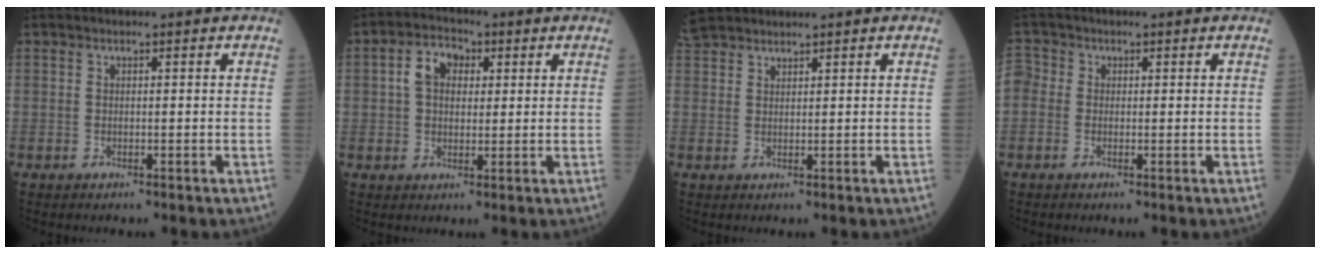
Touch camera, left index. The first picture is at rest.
{"total": 5.4, "force": [1.2, 3.8, 3.7], "torque": [-0.080, 0.016, 0.018]}
{"total": 5.1, "force": [4.7, 1.4, 1.3], "torque": [-0.037, 0.024, 0.099]}
{"total": 3.3, "force": [0.0, 2.9, 1.5], "torque": [-0.046, 0.014, -0.006]}